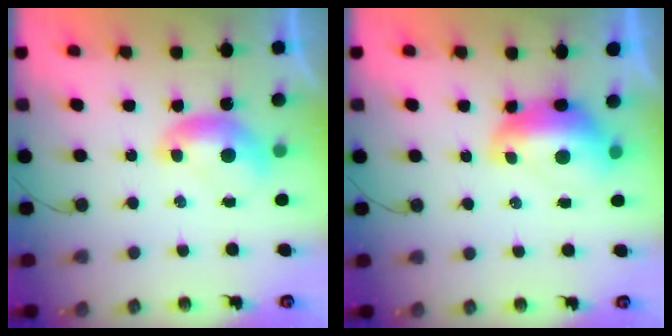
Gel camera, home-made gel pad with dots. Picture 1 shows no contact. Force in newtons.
{"total": 2.9, "press": 2.8, "slide": 0.7}